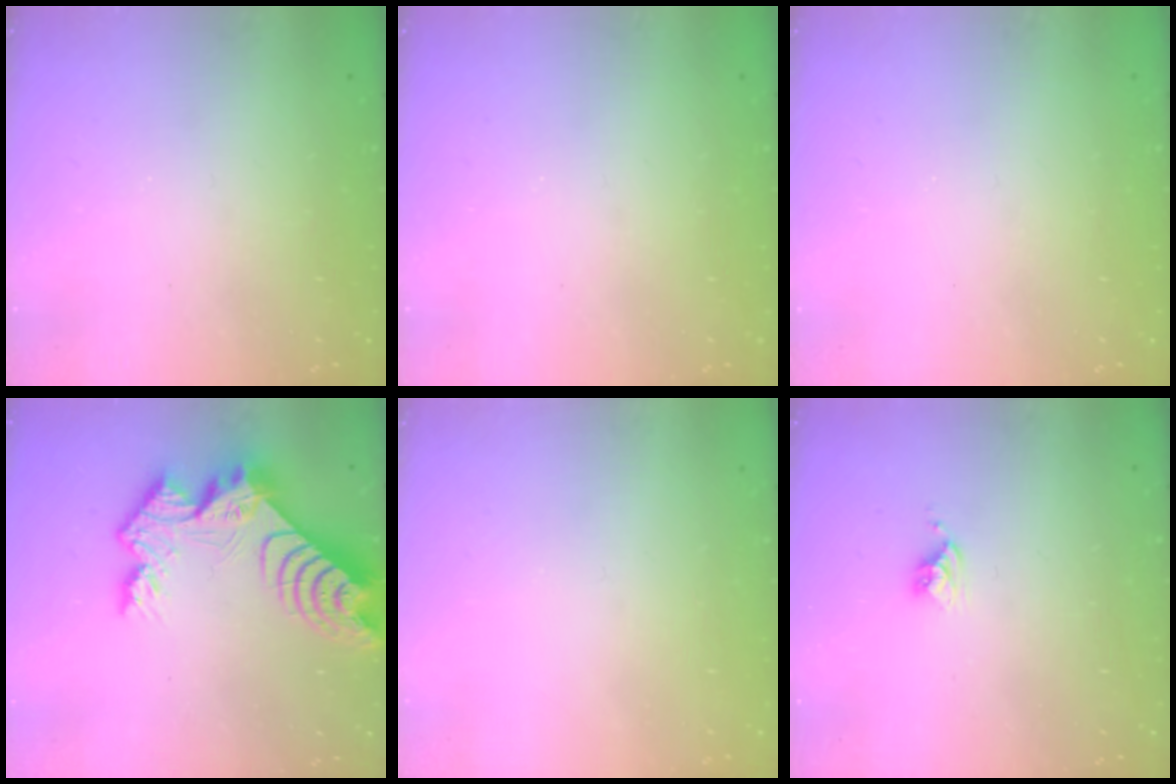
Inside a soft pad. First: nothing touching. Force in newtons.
{"total": 0.0}
{"total": 0.0}
{"total": 13.2, "press": 13.2, "slide": 1.0}
{"total": 0.0}
{"total": 3.9, "press": 3.8, "slide": 0.3}